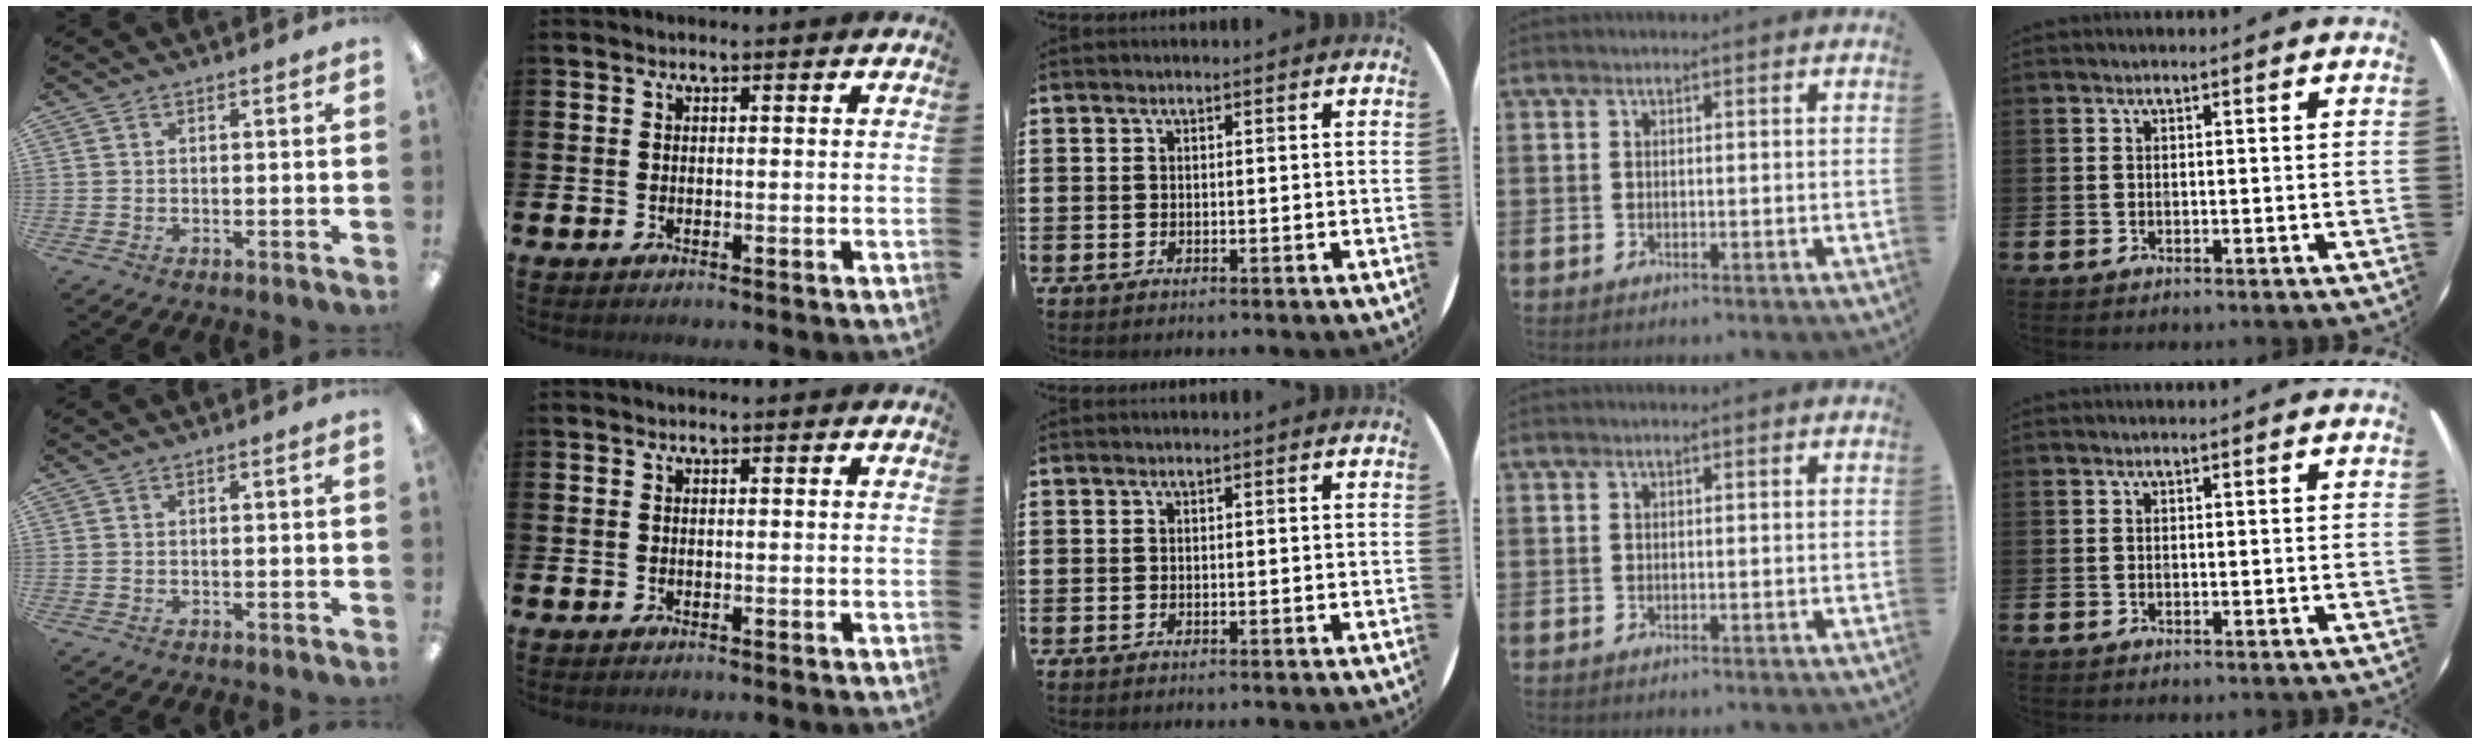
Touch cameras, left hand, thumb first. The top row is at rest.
{}